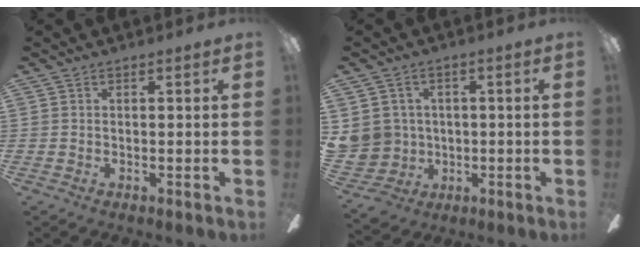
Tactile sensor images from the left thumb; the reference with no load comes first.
{"total": 8.1, "force": [1.2, 8.0, 0.8], "torque": [-0.042, -0.005, 0.035]}